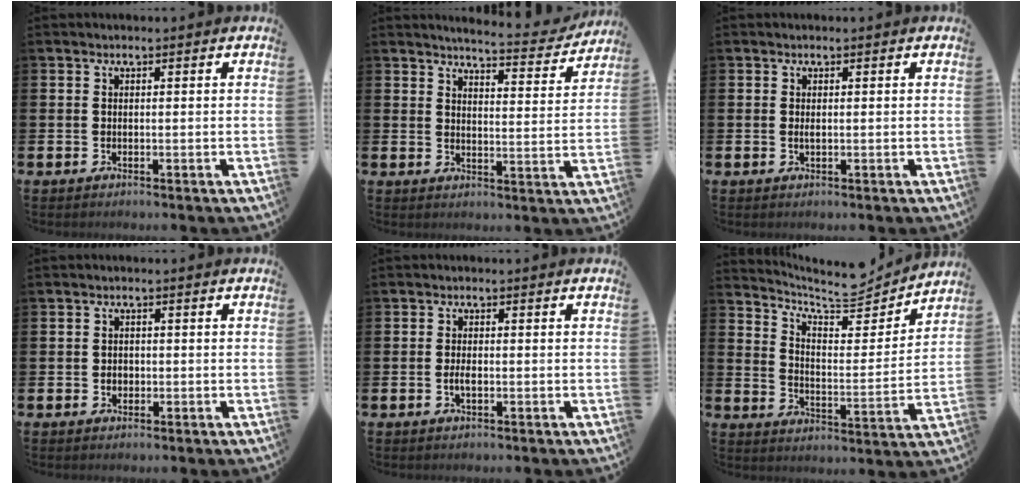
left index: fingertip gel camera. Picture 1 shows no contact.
{"total": 5.0, "force": [4.9, 0.2, 0.9], "torque": [-0.025, -0.041, 0.081]}
{"total": 0.6, "force": [0.1, 0.2, 0.6], "torque": [-0.008, 0.000, 0.001]}
{"total": 1.4, "force": [-0.1, 1.2, 0.7], "torque": [-0.003, 0.004, -0.008]}
{"total": 1.7, "force": [-0.3, 0.7, 1.5], "torque": [-0.023, -0.002, -0.007]}
{"total": 7.5, "force": [6.9, 1.9, 2.4], "torque": [-0.067, -0.054, 0.114]}